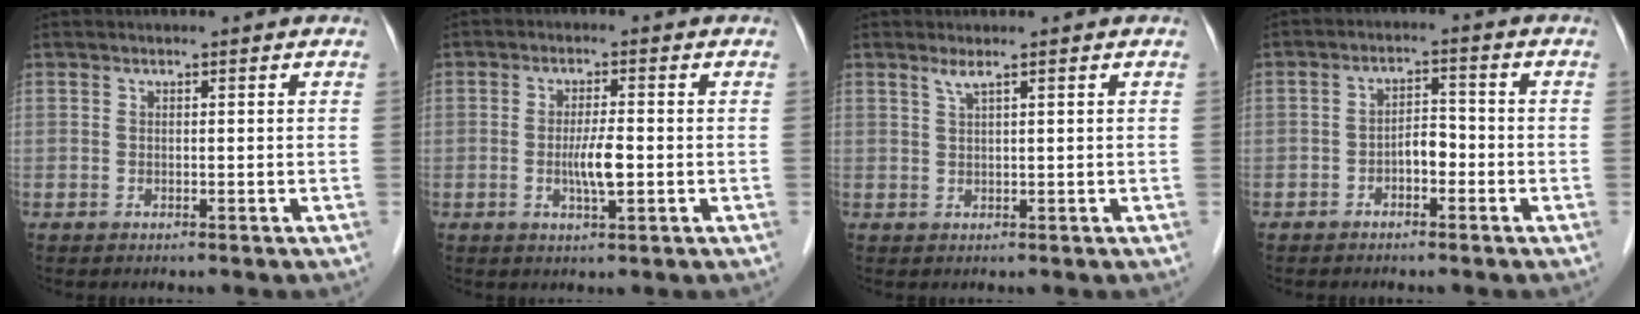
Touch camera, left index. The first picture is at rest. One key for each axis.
{"total": 4.1, "fx": -0.7, "fy": 0.5, "fz": 4.0, "tx": -0.079, "ty": -0.005, "tz": -0.012}
{"total": 1.4, "fx": 0.9, "fy": -0.3, "fz": 1.0, "tx": -0.025, "ty": 0.001, "tz": 0.021}
{"total": 3.1, "fx": -1.4, "fy": 1.4, "fz": 2.3, "tx": -0.038, "ty": 0.013, "tz": -0.025}